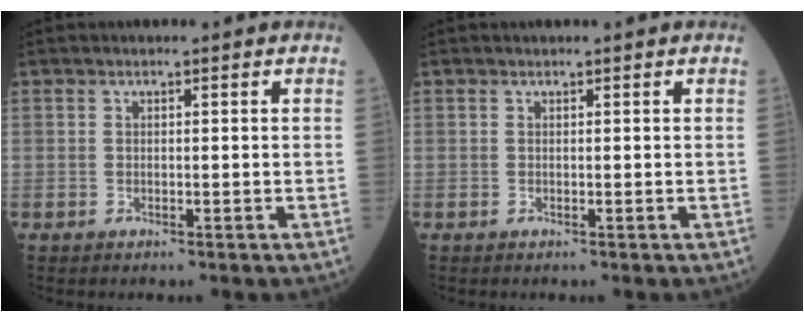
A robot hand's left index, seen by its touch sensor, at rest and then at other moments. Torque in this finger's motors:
{"motor_torque": [0.04, 0.02, 0.02, 0.00]}